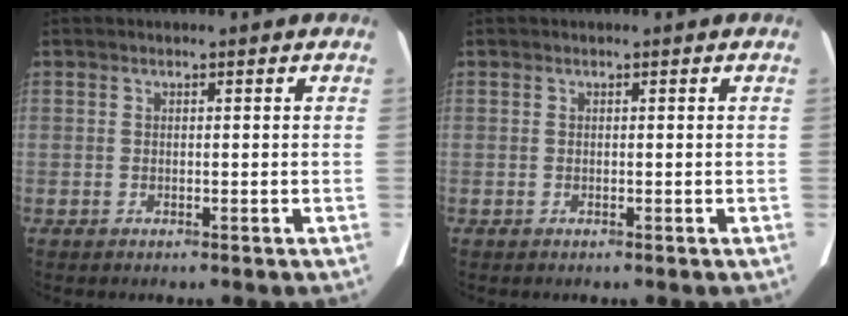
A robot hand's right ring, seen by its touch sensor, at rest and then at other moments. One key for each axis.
{"total": 0.0}